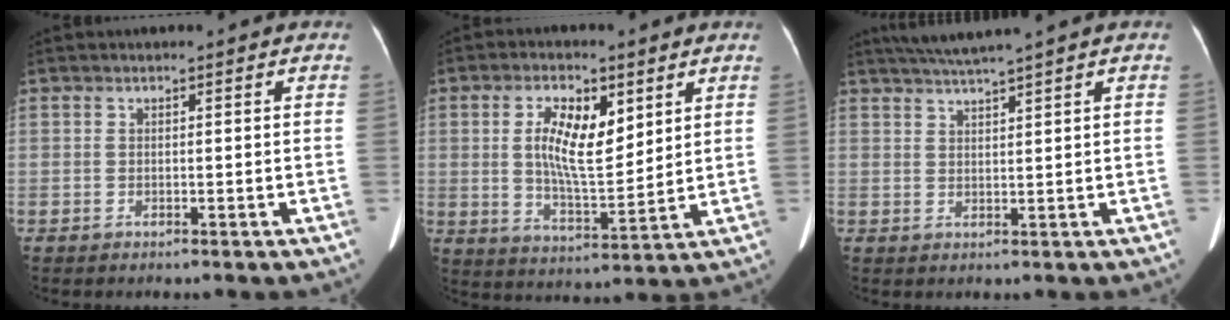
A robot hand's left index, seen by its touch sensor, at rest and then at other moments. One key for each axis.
{"total": 9.6, "fx": 3.0, "fy": 3.5, "fz": 8.5, "tx": -0.152, "ty": -0.003, "tz": 0.057}
{"total": 4.6, "fx": 4.0, "fy": -1.2, "fz": 2.1, "tx": -0.039, "ty": 0.013, "tz": 0.076}